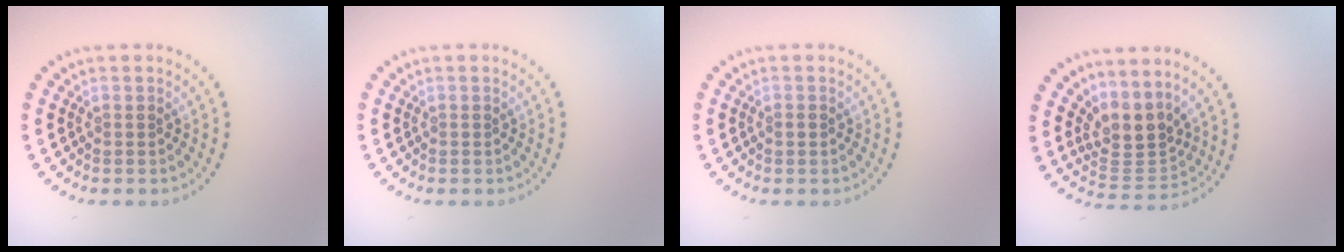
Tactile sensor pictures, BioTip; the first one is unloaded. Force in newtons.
{"total": 0.0}
{"total": 0.8, "press": 0.8, "slide": 0.1}
{"total": 3.5, "press": 2.6, "slide": 2.3}